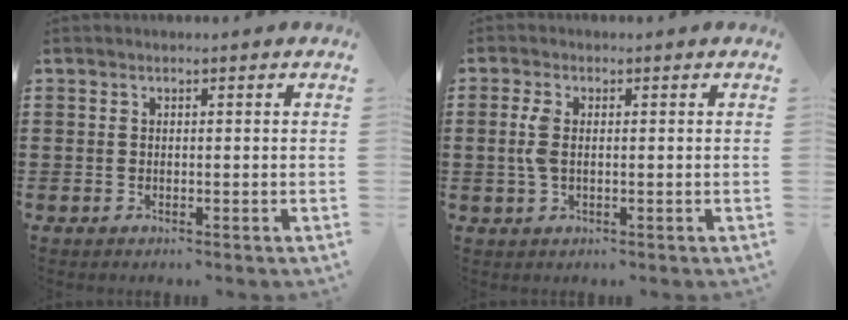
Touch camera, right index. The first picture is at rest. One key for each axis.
{"total": 3.3, "fx": 0.1, "fy": 1.5, "fz": 2.9, "tx": -0.081, "ty": -0.004, "tz": -0.006}